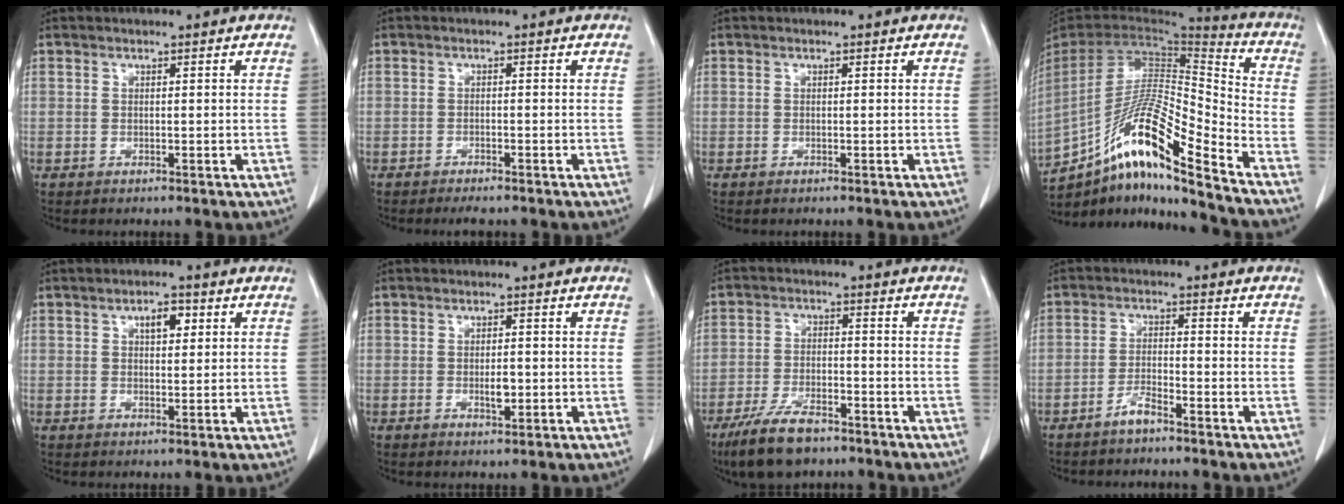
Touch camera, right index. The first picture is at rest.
{"total": 2.4, "force": [-2.0, 0.6, 1.2], "torque": [-0.011, -0.002, -0.023]}
{"total": 0.0}
{"total": 18.6, "force": [-13.1, 0.5, 13.1], "torque": [-0.267, -0.005, -0.241]}
{"total": 3.2, "force": [1.3, 1.1, 2.7], "torque": [-0.044, 0.002, 0.022]}
{"total": 2.4, "force": [-0.3, 1.0, 2.2], "torque": [-0.040, -0.002, -0.002]}
{"total": 8.7, "force": [-6.4, 2.9, 5.2], "torque": [-0.103, -0.012, -0.114]}
{"total": 2.8, "force": [-2.3, 0.3, 1.6], "torque": [-0.029, 0.003, -0.044]}